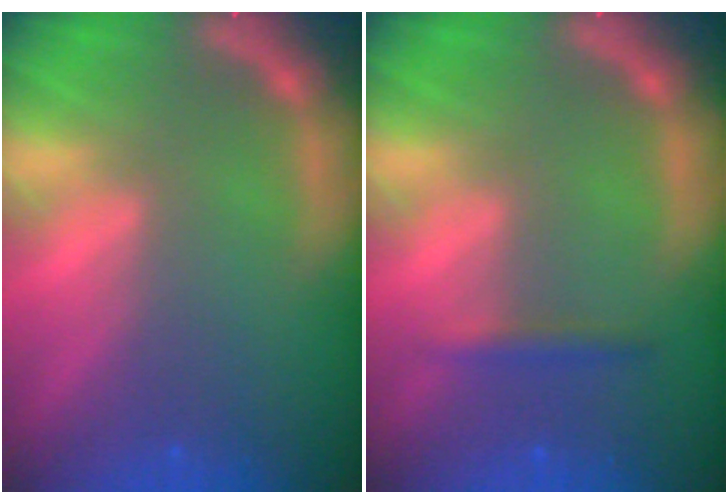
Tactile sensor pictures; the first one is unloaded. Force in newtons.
{"total": 1.4}